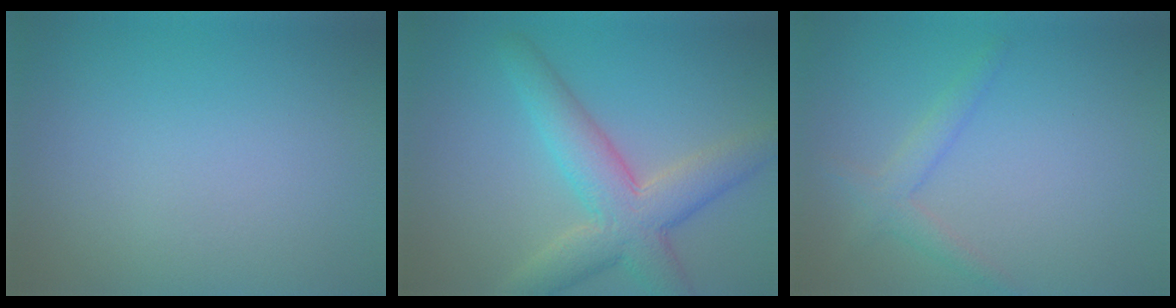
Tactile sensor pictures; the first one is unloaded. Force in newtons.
{"total": 6.0, "press": 6.0, "slide": 0.4}
{"total": 2.0, "press": 2.0, "slide": 0.1}